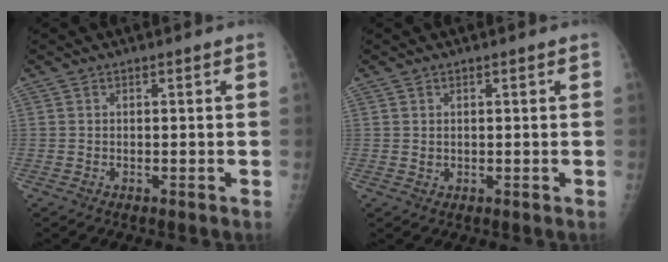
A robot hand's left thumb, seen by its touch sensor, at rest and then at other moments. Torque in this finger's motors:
{"motor_torque": [-0.21, 0.09, 0.03, 0.00, 0.00]}